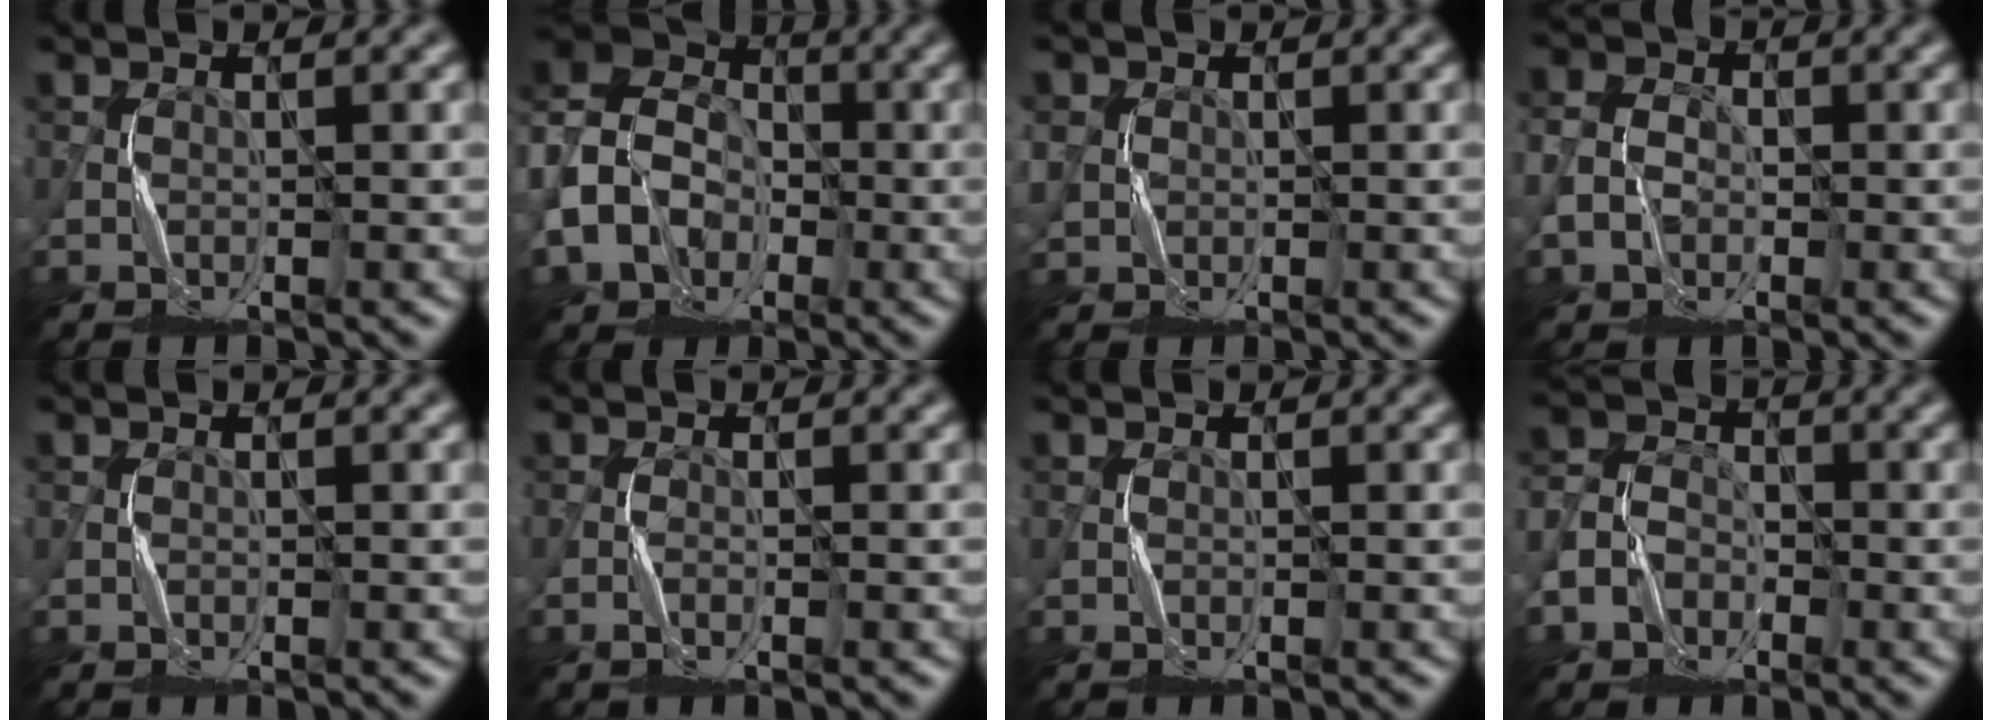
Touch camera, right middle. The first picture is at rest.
{"total": 9.2, "force": [-3.2, 7.2, 4.7], "torque": [-0.099, -0.011, -0.079]}
{"total": 2.2, "force": [0.1, 2.1, 0.6], "torque": [-0.018, 0.001, 0.003]}
{"total": 2.9, "force": [-0.9, 2.2, 1.6], "torque": [-0.032, 0.003, -0.022]}
{"total": 0.0}
{"total": 0.8, "force": [-0.5, 0.1, 0.6], "torque": [-0.015, 0.003, -0.011]}
{"total": 0.0}
{"total": 3.5, "force": [-1.7, 2.8, 1.3], "torque": [-0.024, 0.003, -0.040]}